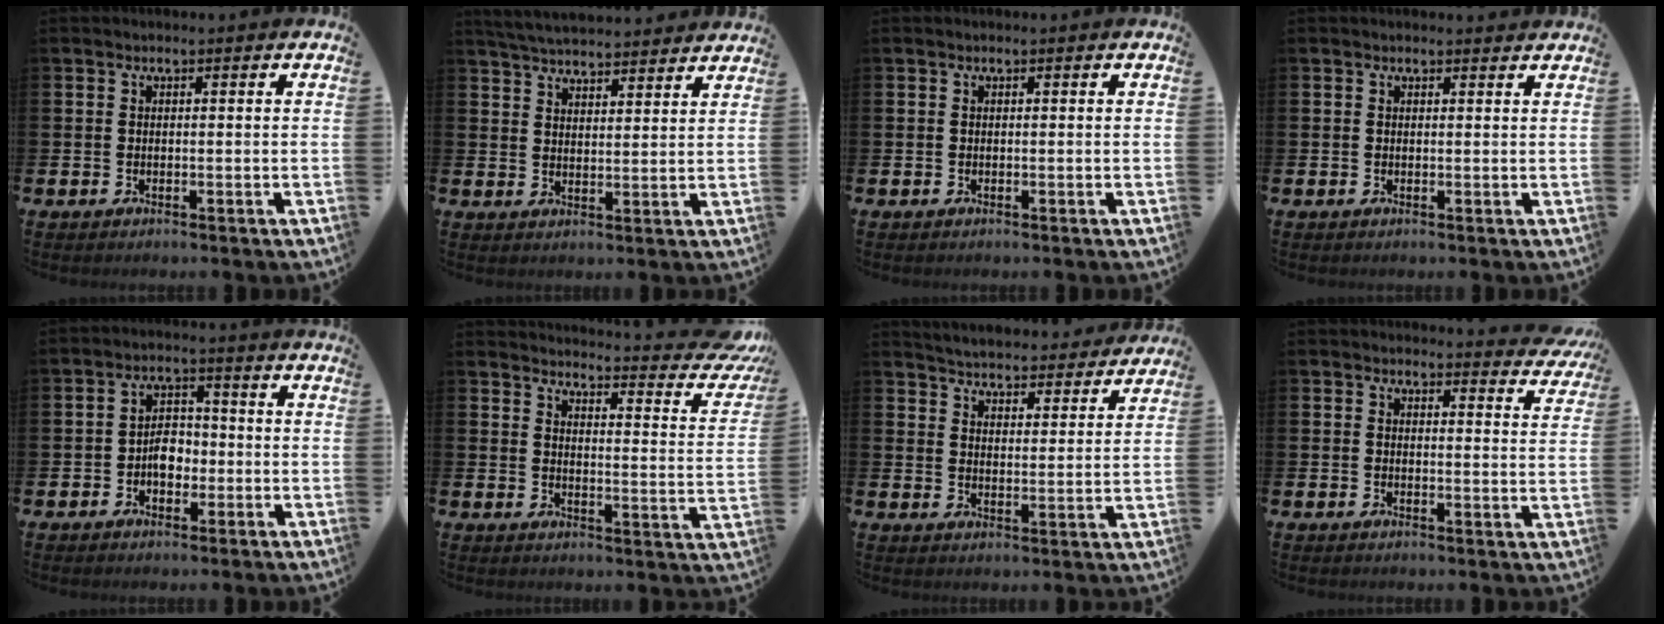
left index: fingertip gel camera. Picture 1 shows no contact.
{"total": 5.0, "force": [5.0, 0.3, 0.4], "torque": [-0.019, -0.032, 0.089]}
{"total": 0.0}
{"total": 0.6, "force": [0.6, 0.1, 0.1], "torque": [0.011, -0.004, 0.008]}
{"total": 3.9, "force": [-1.1, 2.7, 2.5], "torque": [-0.039, 0.006, -0.026]}
{"total": 4.3, "force": [4.0, 0.6, 1.5], "torque": [-0.015, -0.052, 0.055]}
{"total": 4.9, "force": [4.9, 0.6, 0.0], "torque": [-0.017, -0.042, 0.084]}
{"total": 3.0, "force": [2.9, 0.3, 0.1], "torque": [0.014, -0.027, 0.047]}